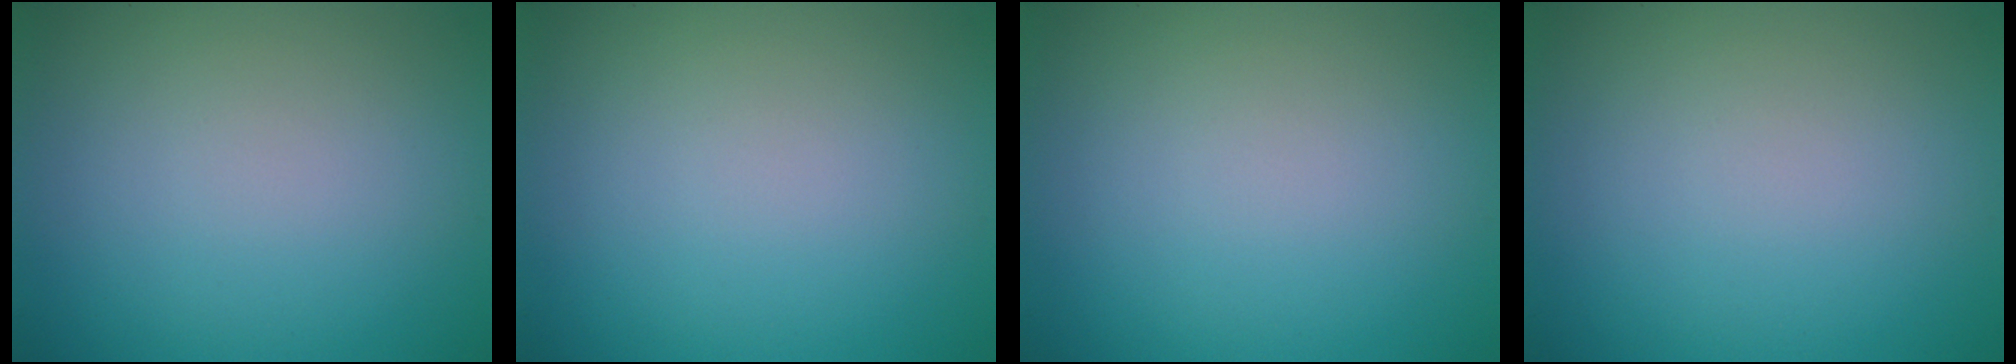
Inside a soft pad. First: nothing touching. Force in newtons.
{"total": 0.0}
{"total": 0.0}
{"total": 0.0}